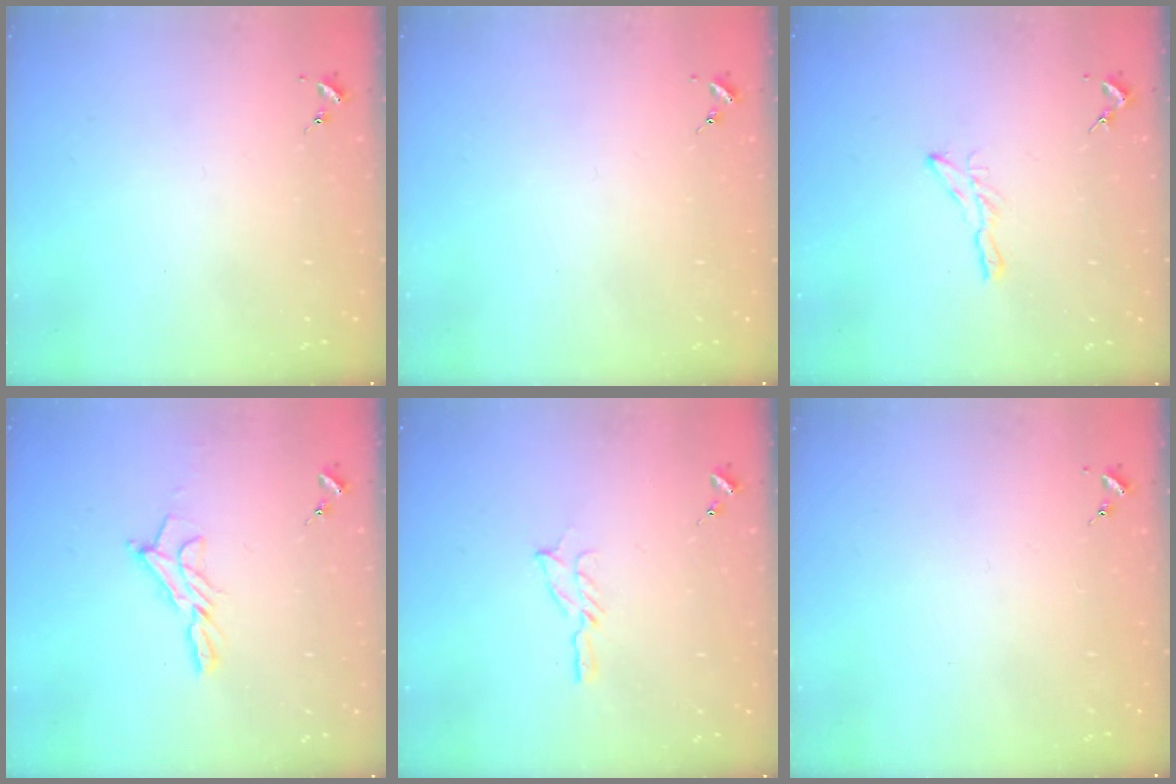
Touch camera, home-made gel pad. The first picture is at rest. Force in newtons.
{"total": 0.0}
{"total": 5.8, "press": 5.8, "slide": 0.4}
{"total": 9.9, "press": 9.9, "slide": 0.6}
{"total": 5.0, "press": 5.0, "slide": 0.5}
{"total": 0.0}